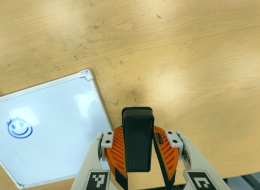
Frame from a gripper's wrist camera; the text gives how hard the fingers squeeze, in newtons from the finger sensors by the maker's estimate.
{"total": 6.3, "left": 5.2, "right": 7.5}